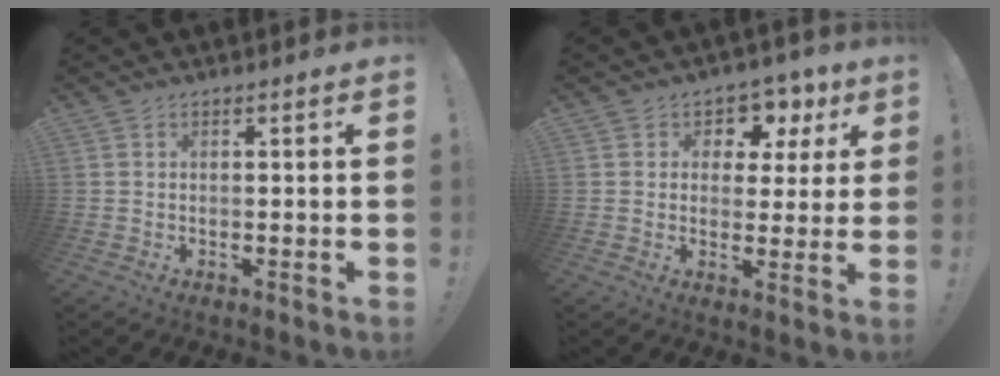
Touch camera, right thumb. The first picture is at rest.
{"total": 6.7, "force": [3.3, 5.4, 2.1], "torque": [-0.020, -0.029, 0.062]}